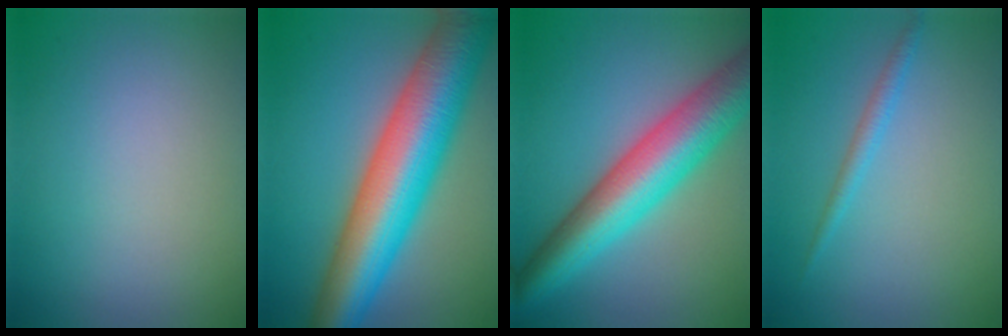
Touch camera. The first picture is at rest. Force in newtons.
{"total": 12.6, "press": 12.6, "slide": 0.2}
{"total": 9.7, "press": 9.7, "slide": 0.3}
{"total": 1.3, "press": 1.3, "slide": 0.1}